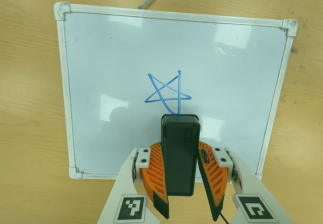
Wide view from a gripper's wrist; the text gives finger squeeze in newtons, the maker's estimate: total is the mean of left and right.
{"total": 9.4, "left": 7.7, "right": 11.0}